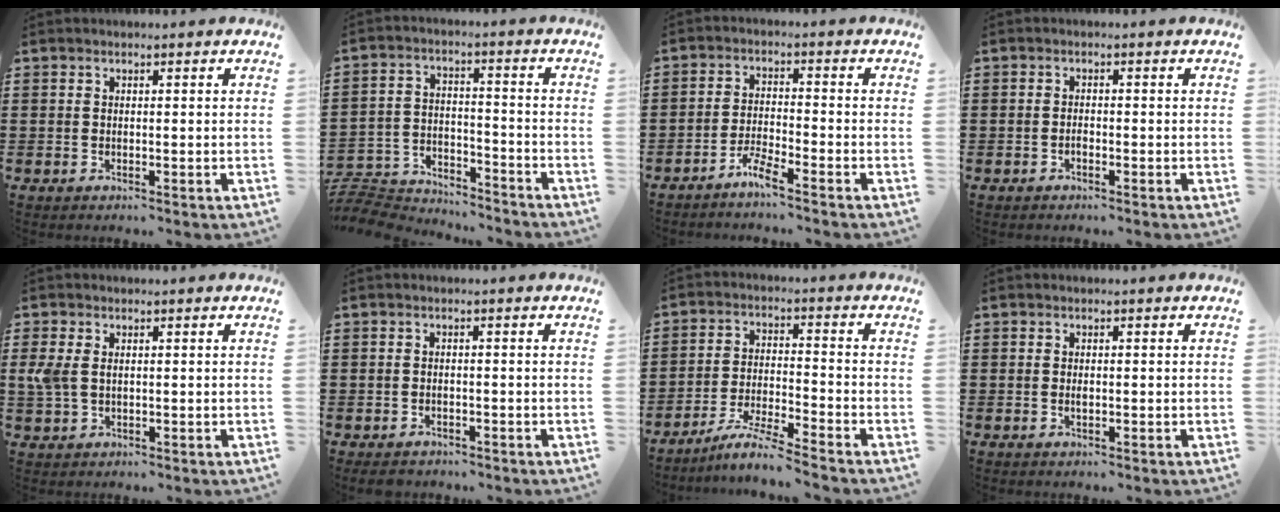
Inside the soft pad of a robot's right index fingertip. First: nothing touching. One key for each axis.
{"total": 7.1, "fx": -6.9, "fy": 1.4, "fz": 0.8, "tx": -0.026, "ty": 0.016, "tz": -0.140}
{"total": 3.3, "fx": -2.9, "fy": 0.0, "fz": 1.6, "tx": -0.045, "ty": 0.001, "tz": -0.059}
{"total": 0.8, "fx": -0.6, "fy": 0.2, "fz": 0.5, "tx": -0.013, "ty": -0.005, "tz": -0.010}
{"total": 3.2, "fx": 0.6, "fy": 1.8, "fz": 2.5, "tx": -0.069, "ty": 0.000, "tz": 0.005}
{"total": 1.4, "fx": -1.4, "fy": 0.4, "fz": 0.2, "tx": -0.007, "ty": -0.001, "tz": -0.029}
{"total": 5.9, "fx": -5.4, "fy": -0.4, "fz": 2.4, "tx": -0.053, "ty": -0.012, "tz": -0.107}
{"total": 0.8, "fx": -0.2, "fy": 0.3, "fz": 0.7, "tx": -0.015, "ty": -0.002, "tz": -0.003}